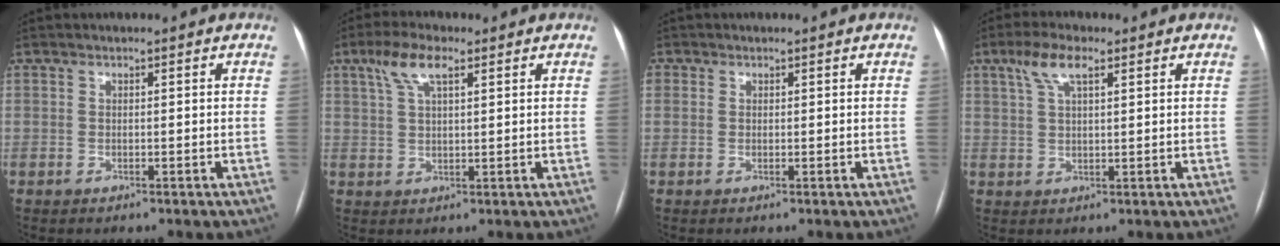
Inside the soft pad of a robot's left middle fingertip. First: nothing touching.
{"total": 5.5, "force": [3.0, 1.5, 4.3], "torque": [-0.095, 0.017, 0.060]}
{"total": 1.3, "force": [0.4, 1.2, 0.3], "torque": [0.004, 0.003, 0.005]}
{"total": 5.0, "force": [2.8, 1.3, 3.9], "torque": [-0.086, 0.016, 0.056]}